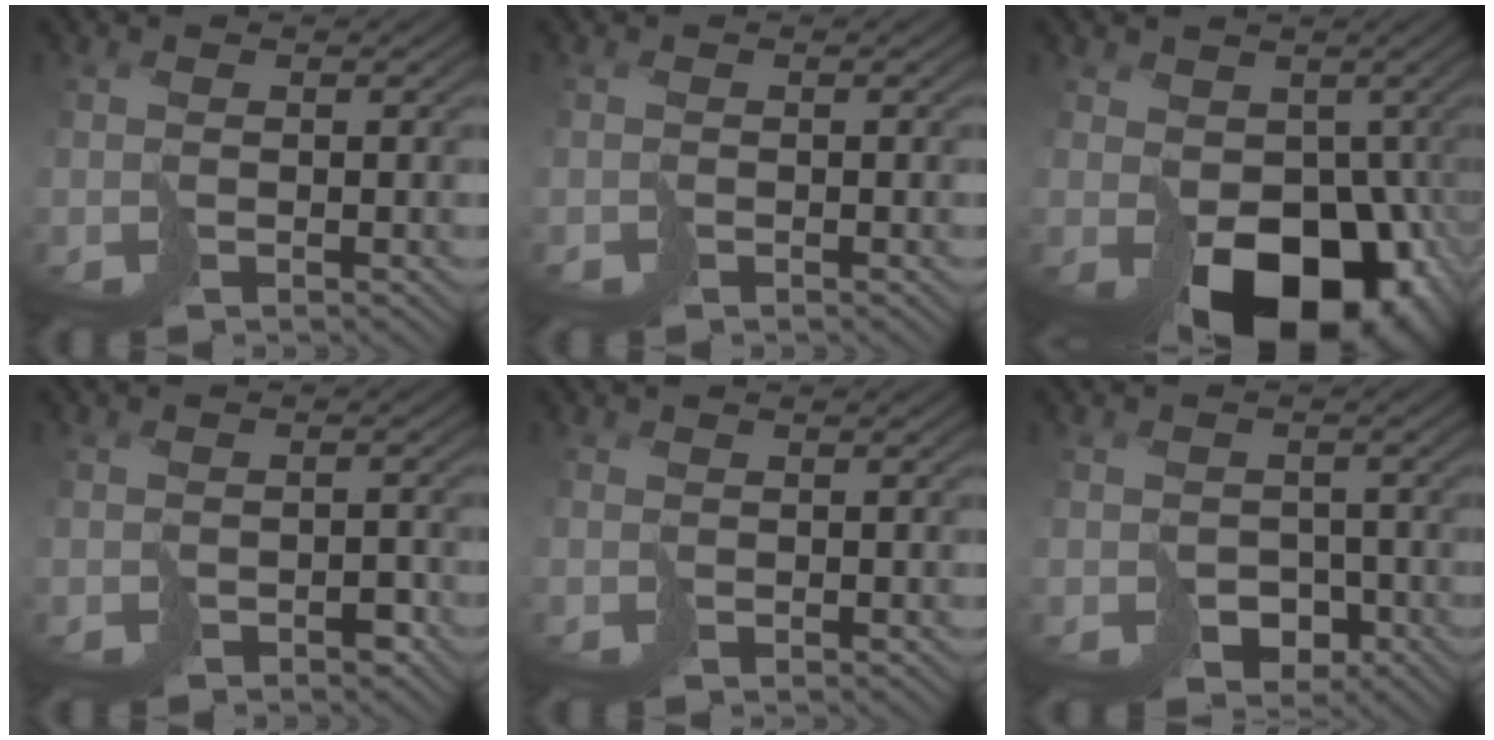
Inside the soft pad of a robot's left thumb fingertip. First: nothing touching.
{"total": 0.6, "force": [-0.6, 0.3, 0.1], "torque": [-0.001, 0.000, -0.013]}
{"total": 17.3, "force": [-5.4, 11.8, 11.5], "torque": [-0.178, -0.045, -0.062]}
{"total": 2.1, "force": [-1.3, 1.3, 1.1], "torque": [-0.015, -0.005, -0.022]}
{"total": 0.0}
{"total": 4.0, "force": [-1.6, 3.2, 1.9], "torque": [-0.037, -0.011, -0.028]}